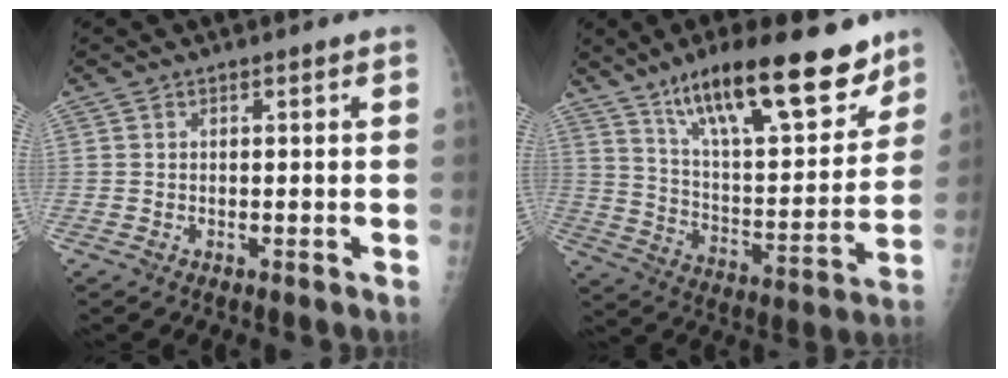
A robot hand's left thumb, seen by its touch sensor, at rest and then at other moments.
{"total": 24.2, "force": [16.3, 7.2, 16.4], "torque": [-0.225, -0.065, 0.268]}